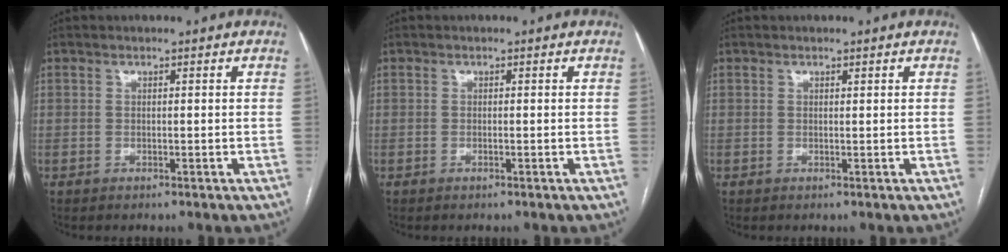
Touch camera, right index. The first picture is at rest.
{"total": 0.0}
{"total": 0.0}